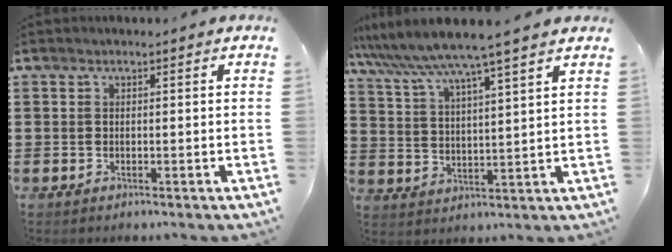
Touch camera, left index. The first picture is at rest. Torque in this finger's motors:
{"motor_torque": [1.56, -0.58, 0.61, 0.21]}